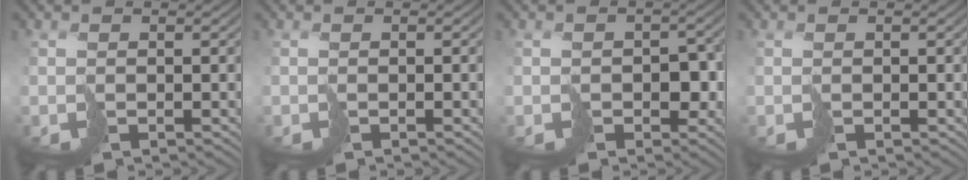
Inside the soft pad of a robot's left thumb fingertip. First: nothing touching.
{"total": 0.8, "force": [-0.3, 0.0, 0.8], "torque": [-0.011, 0.000, -0.006]}
{"total": 3.7, "force": [-0.9, 2.9, 2.1], "torque": [-0.032, -0.007, -0.013]}
{"total": 0.0}